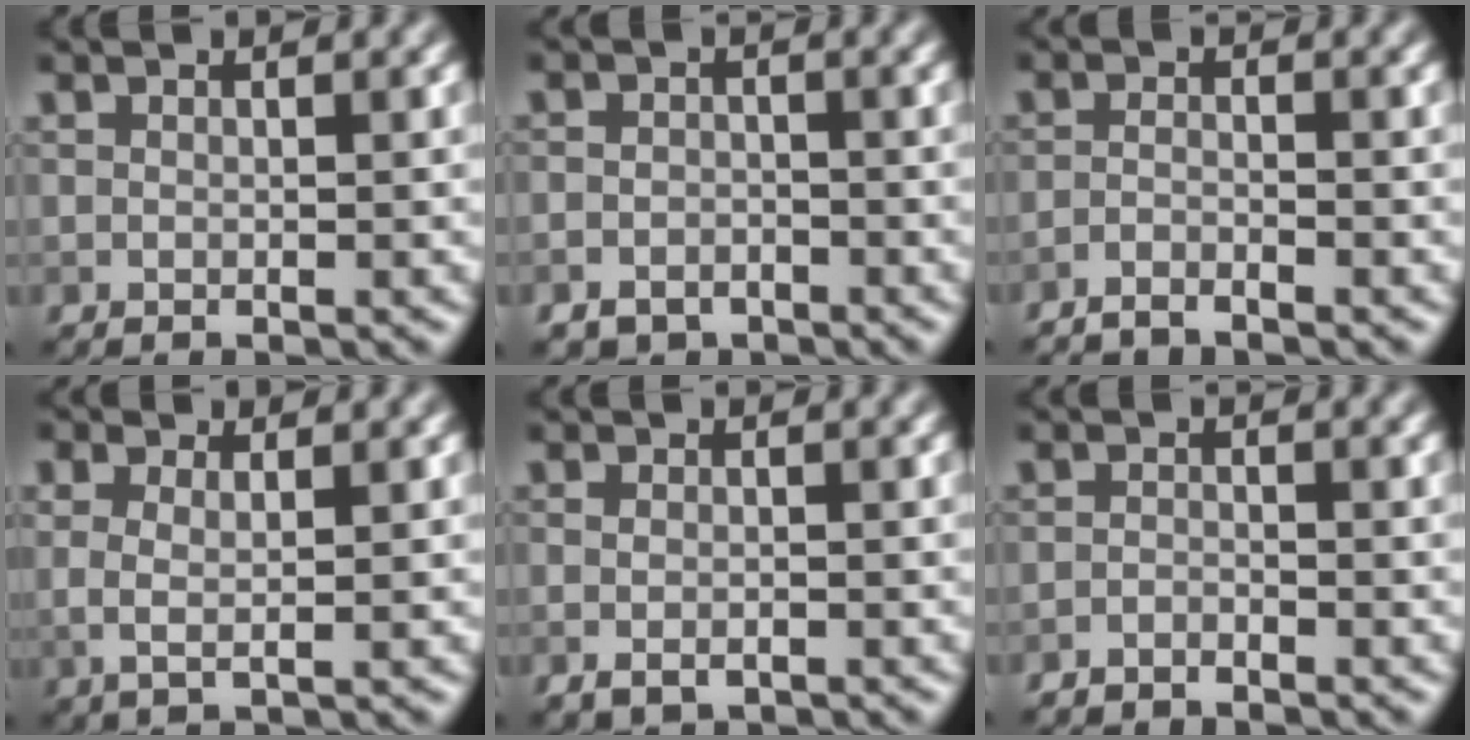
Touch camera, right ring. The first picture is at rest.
{"total": 2.5, "force": [-1.8, 1.6, 0.7], "torque": [-0.006, -0.001, -0.034]}
{"total": 1.8, "force": [-1.6, 0.3, 0.9], "torque": [-0.018, 0.000, -0.040]}
{"total": 1.9, "force": [0.5, 0.6, 1.8], "torque": [-0.034, 0.001, 0.009]}
{"total": 1.6, "force": [-0.5, 1.0, 1.2], "torque": [-0.023, -0.004, -0.009]}
{"total": 1.0, "force": [-0.9, 0.2, 0.3], "torque": [-0.006, 0.001, -0.019]}